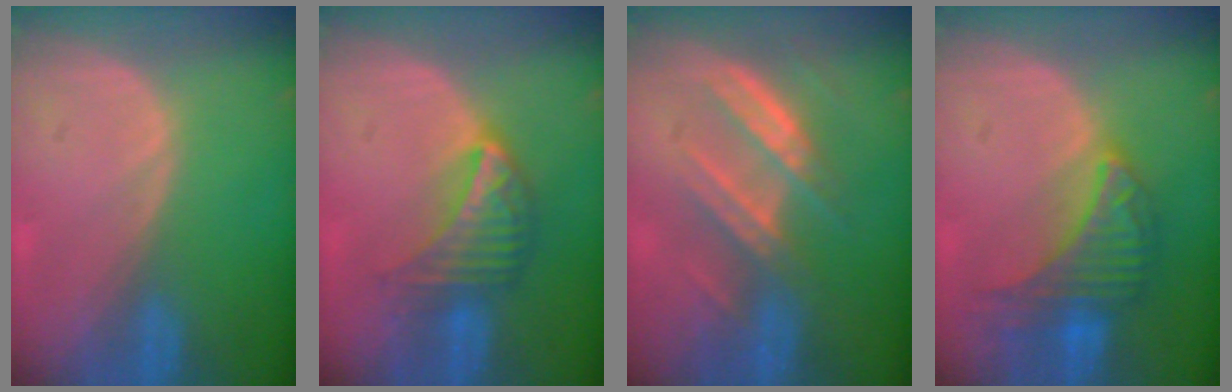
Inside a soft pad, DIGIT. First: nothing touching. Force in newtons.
{"total": 7.2, "press": 6.4, "slide": 3.3}
{"total": 6.8, "press": 6.7, "slide": 1.0}
{"total": 7.5, "press": 7.5, "slide": 0.1}